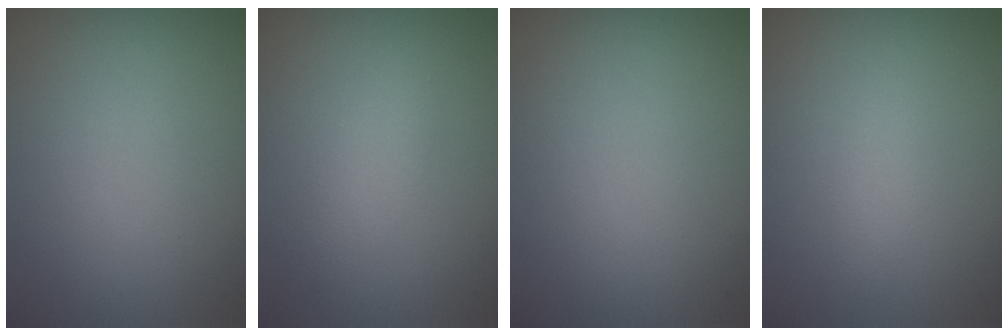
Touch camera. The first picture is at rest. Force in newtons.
{"total": 1.9, "press": 1.9, "slide": 0.1}
{"total": 0.0}
{"total": 1.2, "press": 1.2, "slide": 0.0}